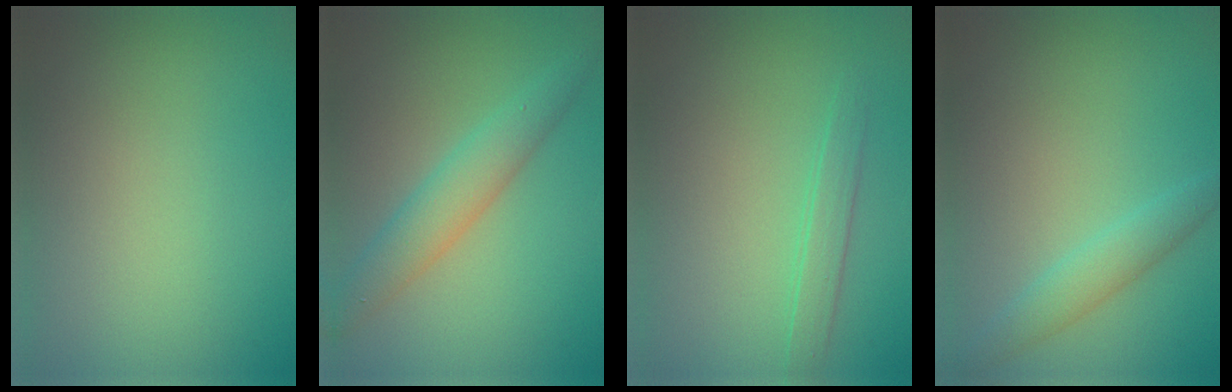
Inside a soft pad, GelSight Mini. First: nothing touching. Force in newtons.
{"total": 3.7, "press": 3.7, "slide": 0.1}
{"total": 1.7, "press": 1.7, "slide": 0.1}
{"total": 2.3, "press": 2.3, "slide": 0.1}